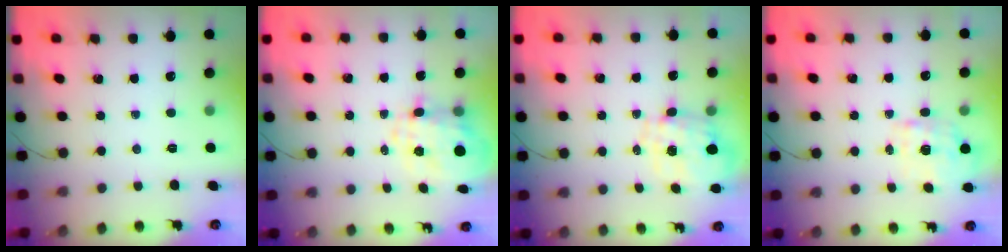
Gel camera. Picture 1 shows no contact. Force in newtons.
{"total": 7.0, "press": 6.8, "slide": 1.7}
{"total": 1.5, "press": 1.4, "slide": 0.4}
{"total": 1.4, "press": 1.2, "slide": 0.7}